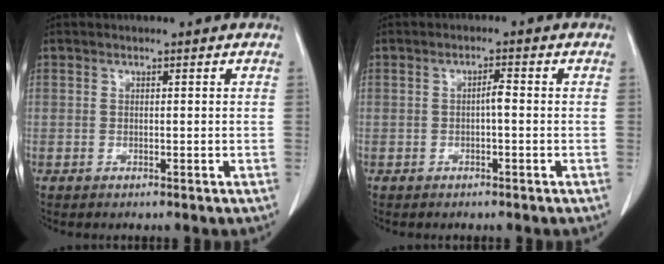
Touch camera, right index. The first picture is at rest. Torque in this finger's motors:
{"motor_torque": [0.50, -0.17, 0.25, 0.06]}